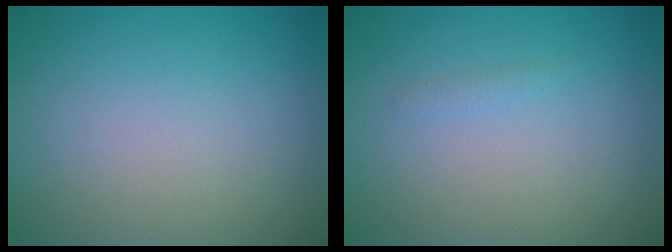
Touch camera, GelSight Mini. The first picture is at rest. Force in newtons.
{"total": 0.6, "press": 0.6, "slide": 0.0}